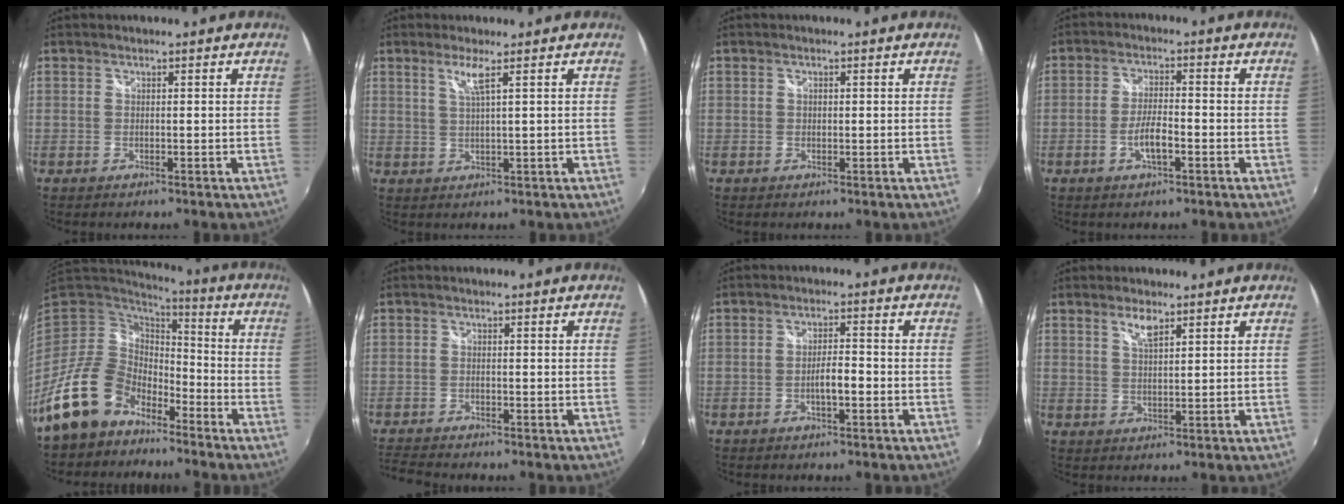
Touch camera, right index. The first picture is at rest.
{"total": 3.1, "force": [1.6, -0.5, 2.6], "torque": [-0.051, -0.005, 0.033]}
{"total": 0.6, "force": [0.2, 0.4, 0.4], "torque": [-0.008, 0.001, 0.002]}
{"total": 4.9, "force": [-2.1, 1.2, 4.3], "torque": [-0.087, 0.000, -0.038]}
{"total": 15.1, "force": [-10.5, 9.0, 6.0], "torque": [-0.141, 0.009, -0.183]}
{"total": 4.2, "force": [-3.8, 0.4, 1.6], "torque": [-0.044, -0.017, -0.075]}
{"total": 3.5, "force": [-1.4, 0.7, 3.1], "torque": [-0.058, 0.003, -0.025]}
{"total": 3.3, "force": [2.1, 1.1, 2.4], "torque": [-0.041, 0.002, 0.038]}